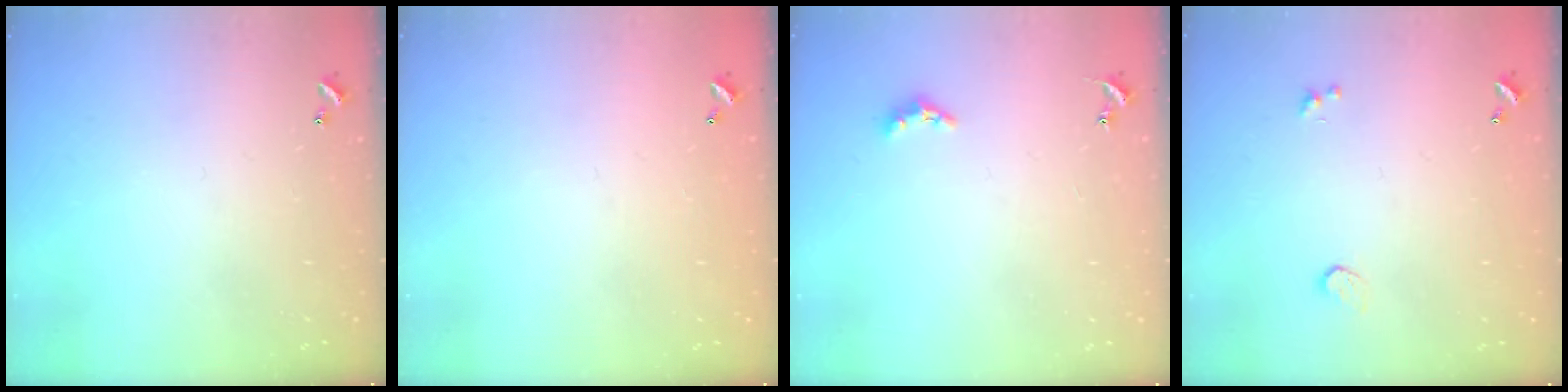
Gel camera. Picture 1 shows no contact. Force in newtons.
{"total": 2.8, "press": 2.8, "slide": 0.1}
{"total": 2.4, "press": 2.3, "slide": 0.5}
{"total": 0.6, "press": 0.3, "slide": 0.5}